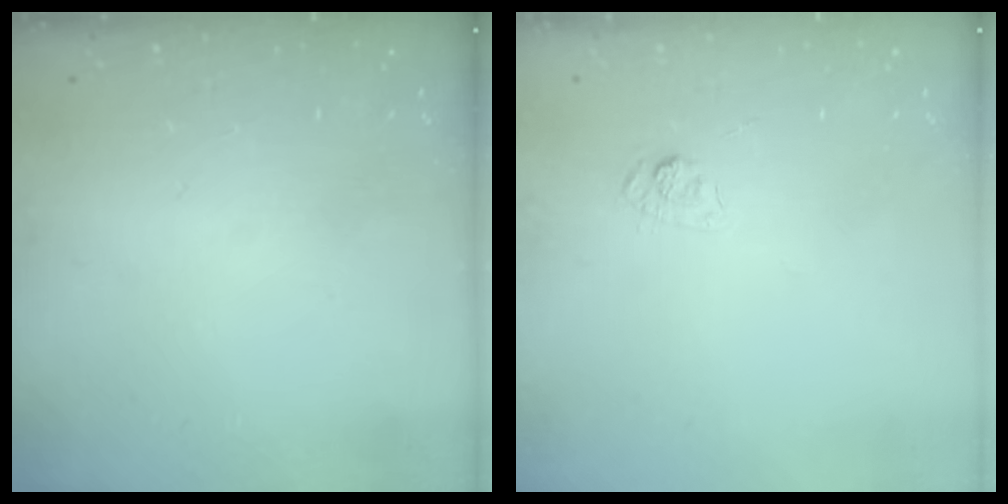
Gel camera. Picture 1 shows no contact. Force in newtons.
{"total": 4.0, "press": 3.7, "slide": 1.5}